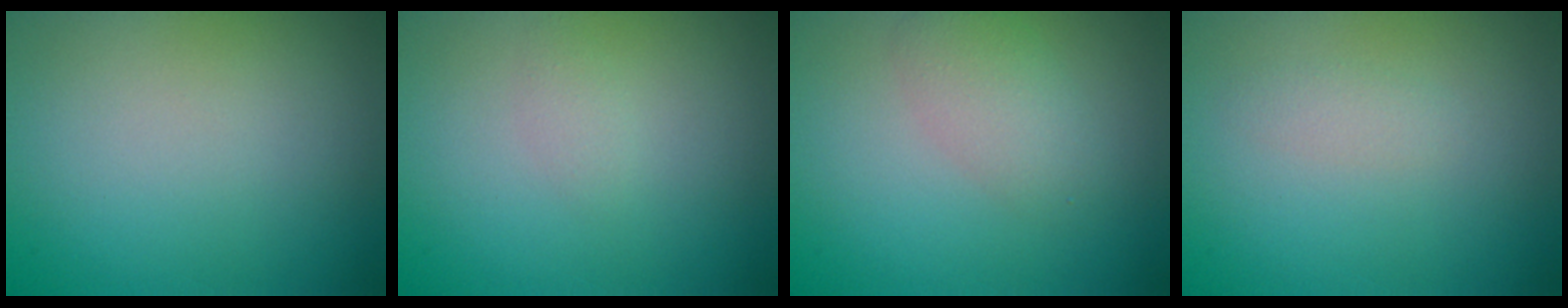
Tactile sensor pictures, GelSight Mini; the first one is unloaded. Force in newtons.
{"total": 0.8, "press": 0.8, "slide": 0.1}
{"total": 2.6, "press": 2.6, "slide": 0.1}
{"total": 0.9, "press": 0.9, "slide": 0.1}